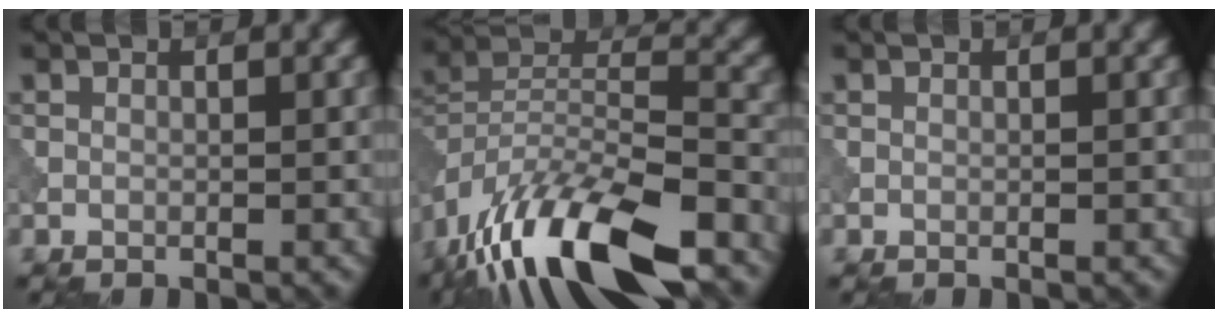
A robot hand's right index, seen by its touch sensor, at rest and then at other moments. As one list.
[{"total": 14.9, "force": [-10.5, 4.9, 9.4], "torque": [-0.194, 0.002, -0.182]}, {"total": 0.0}]